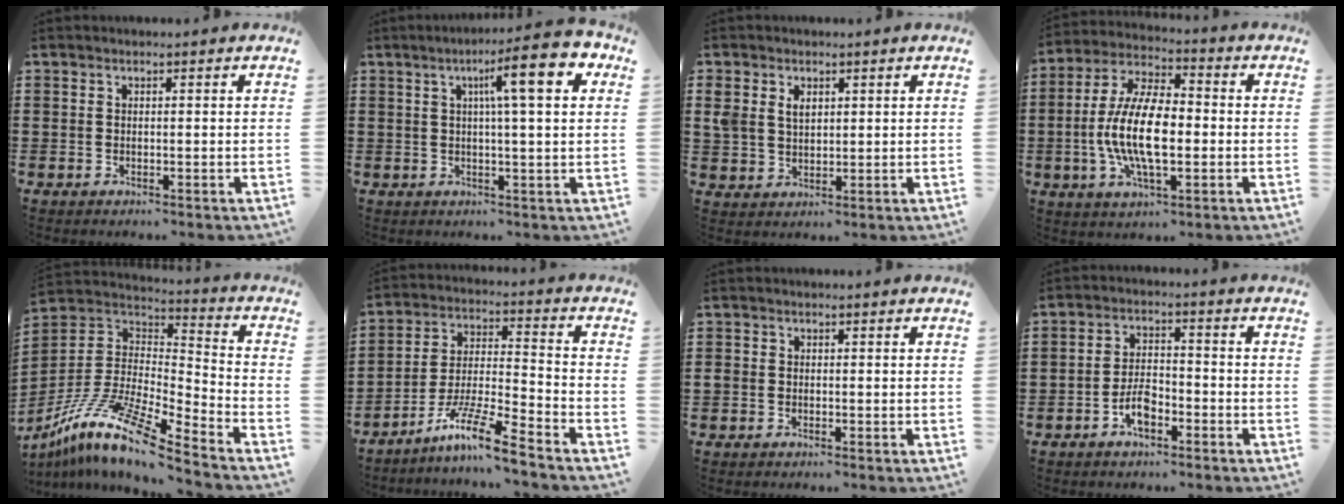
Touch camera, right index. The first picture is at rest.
{"total": 9.8, "force": [3.6, 0.7, 9.0], "torque": [-0.155, -0.005, 0.051]}
{"total": 3.7, "force": [1.4, 2.8, 1.9], "torque": [-0.047, 0.011, 0.026]}
{"total": 12.2, "force": [-2.0, 5.3, 10.8], "torque": [-0.237, -0.006, -0.040]}
{"total": 13.0, "force": [-9.8, 1.7, 8.4], "torque": [-0.185, 0.002, -0.197]}
{"total": 10.2, "force": [-8.2, 0.1, 6.1], "torque": [-0.127, 0.001, -0.165]}
{"total": 0.9, "force": [-0.3, 0.8, 0.3], "torque": [-0.007, 0.003, -0.008]}
{"total": 4.9, "force": [-2.5, 2.3, 3.5], "torque": [-0.080, 0.002, -0.051]}